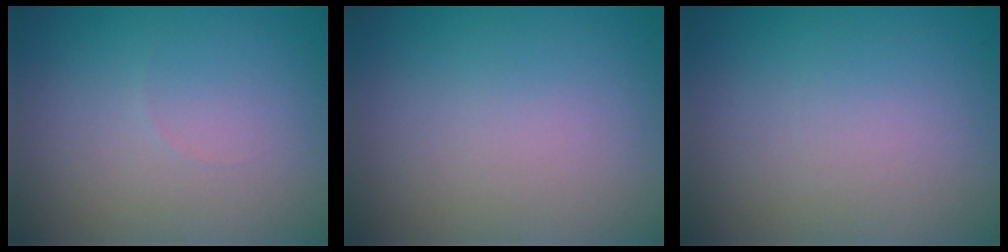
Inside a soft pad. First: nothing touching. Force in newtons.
{"total": 0.0}
{"total": 0.0}